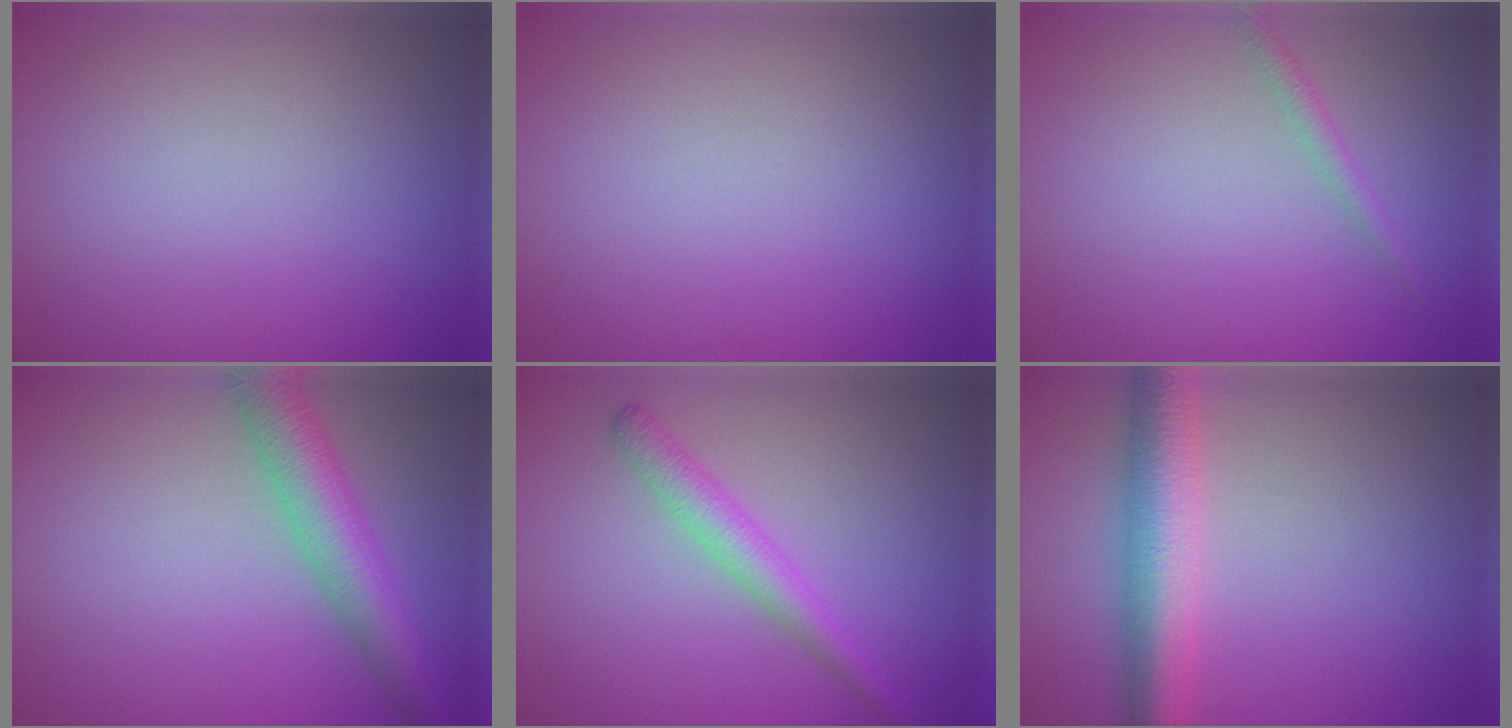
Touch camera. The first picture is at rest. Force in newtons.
{"total": 0.0}
{"total": 1.2, "press": 1.2, "slide": 0.1}
{"total": 5.7, "press": 5.7, "slide": 0.3}
{"total": 2.7, "press": 2.7, "slide": 0.1}
{"total": 6.1, "press": 6.1, "slide": 0.1}